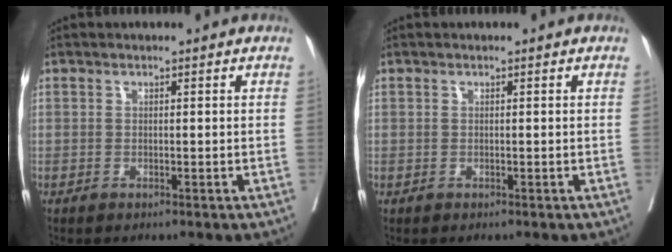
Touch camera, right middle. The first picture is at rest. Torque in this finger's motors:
{"motor_torque": [-0.45, -1.49, 0.05, 0.00]}